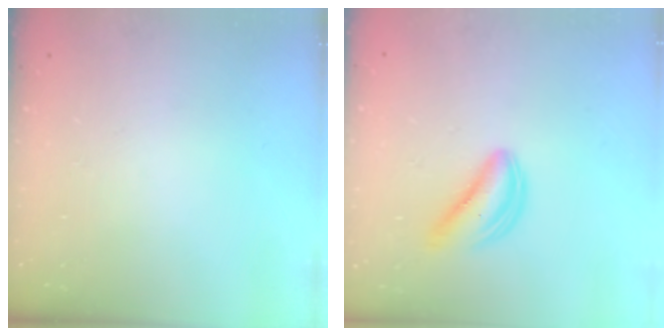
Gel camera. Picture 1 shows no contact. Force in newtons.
{"total": 5.5, "press": 5.5, "slide": 0.6}